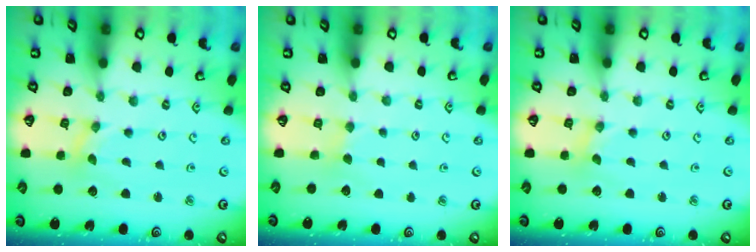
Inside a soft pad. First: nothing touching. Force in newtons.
{"total": 2.2, "press": 2.2, "slide": 0.5}
{"total": 0.0}